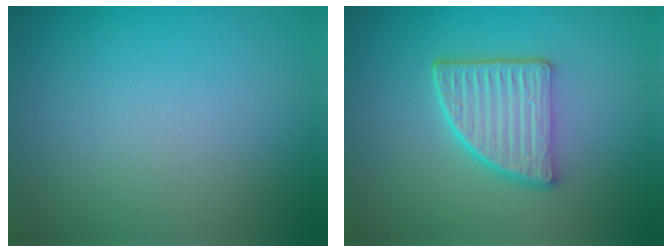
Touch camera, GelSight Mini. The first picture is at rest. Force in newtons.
{"total": 4.9, "press": 3.8, "slide": 3.1}